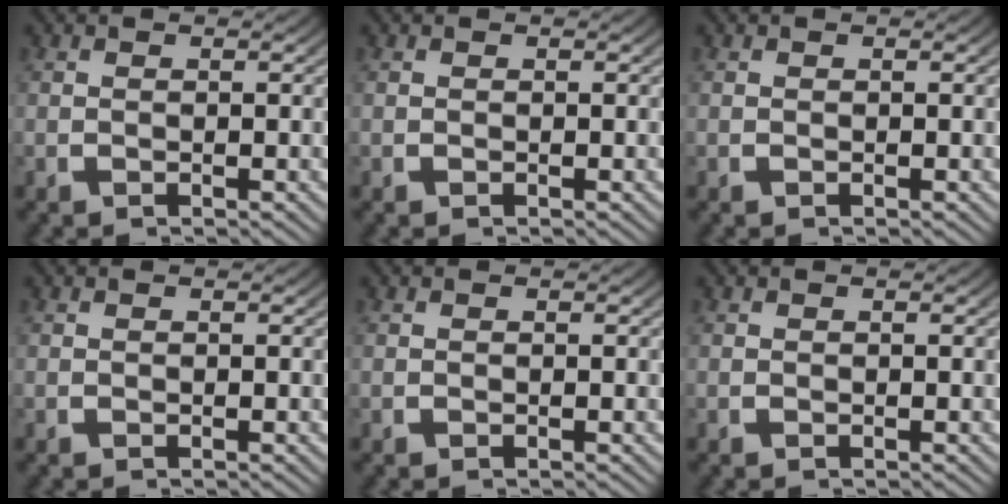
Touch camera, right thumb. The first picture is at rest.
{"total": 0.0}
{"total": 0.0}
{"total": 0.0}
{"total": 0.0}
{"total": 0.0}